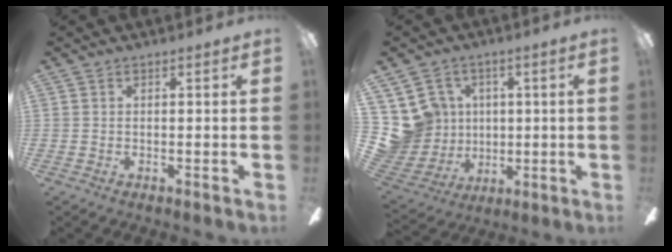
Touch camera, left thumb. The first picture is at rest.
{"total": 11.7, "force": [2.1, 11.3, 2.3], "torque": [-0.102, -0.019, 0.052]}